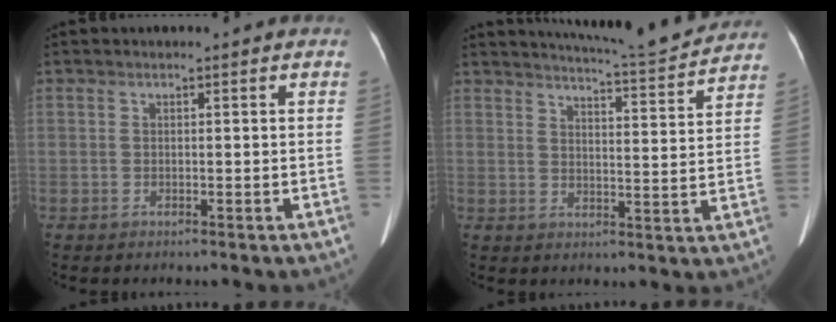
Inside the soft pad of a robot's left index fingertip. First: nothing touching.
{"total": 11.5, "force": [11.2, -0.6, 2.8], "torque": [-0.051, -0.011, 0.145]}